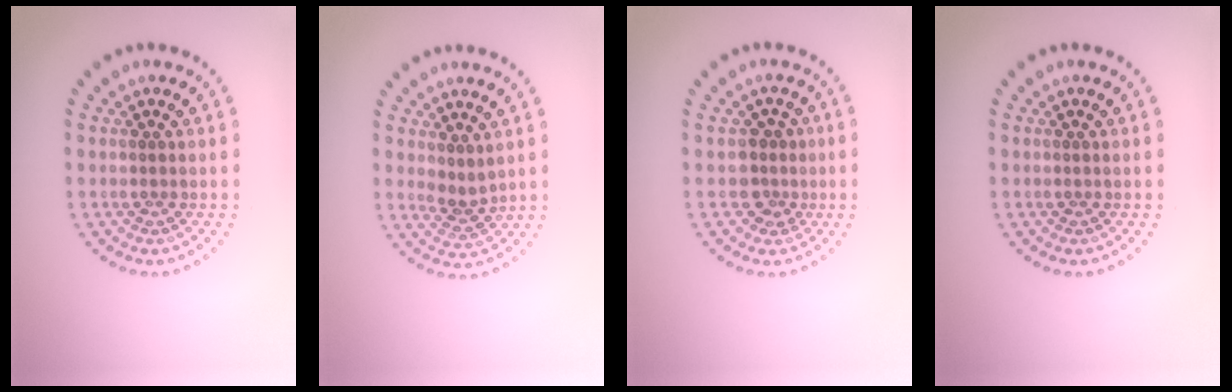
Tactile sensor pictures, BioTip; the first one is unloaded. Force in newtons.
{"total": 1.9, "press": 1.4, "slide": 1.2}
{"total": 2.1, "press": 1.7, "slide": 1.3}
{"total": 0.0}